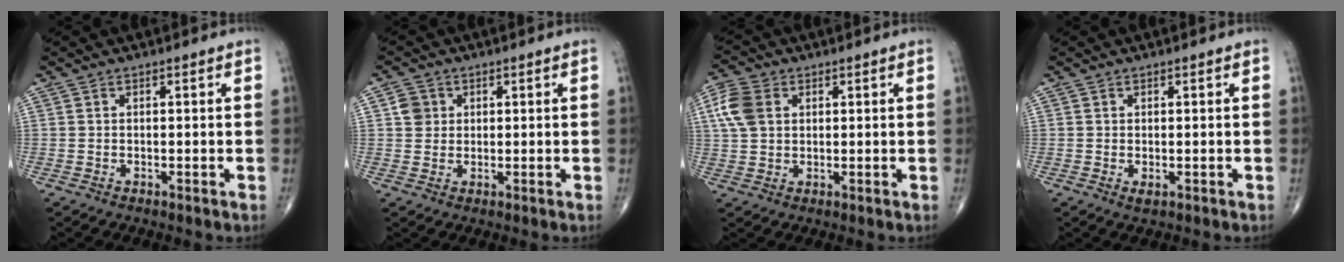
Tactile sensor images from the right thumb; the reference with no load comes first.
{"total": 3.3, "force": [0.8, 3.0, 1.1], "torque": [-0.003, 0.001, 0.011]}
{"total": 6.9, "force": [1.8, 5.0, 4.4], "torque": [-0.098, 0.009, 0.033]}
{"total": 1.1, "force": [-0.2, 0.6, 0.9], "torque": [-0.013, -0.002, -0.002]}